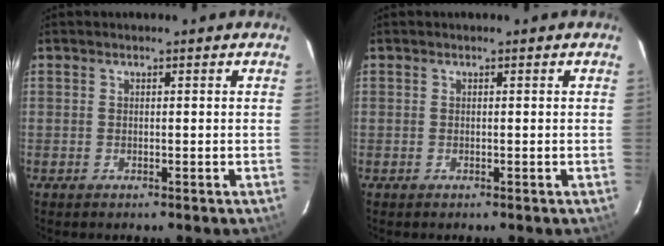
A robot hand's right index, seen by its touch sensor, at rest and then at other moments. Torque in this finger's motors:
{"motor_torque": [0.00, 0.00, 0.02, 0.01]}